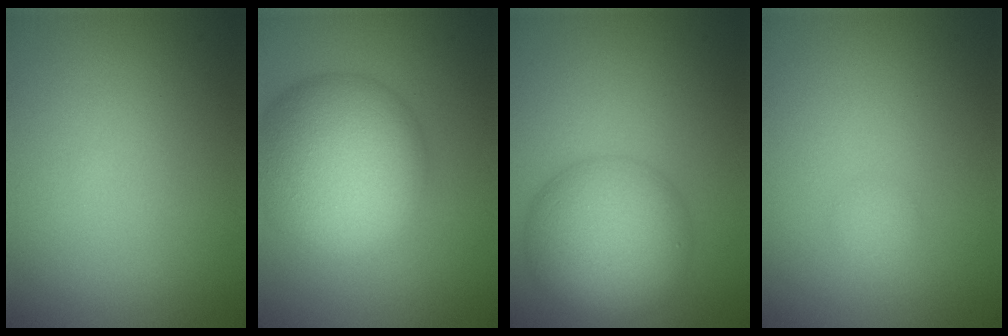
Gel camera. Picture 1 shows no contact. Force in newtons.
{"total": 11.3, "press": 11.3, "slide": 0.4}
{"total": 8.1, "press": 8.1, "slide": 0.3}
{"total": 1.0, "press": 1.0, "slide": 0.1}